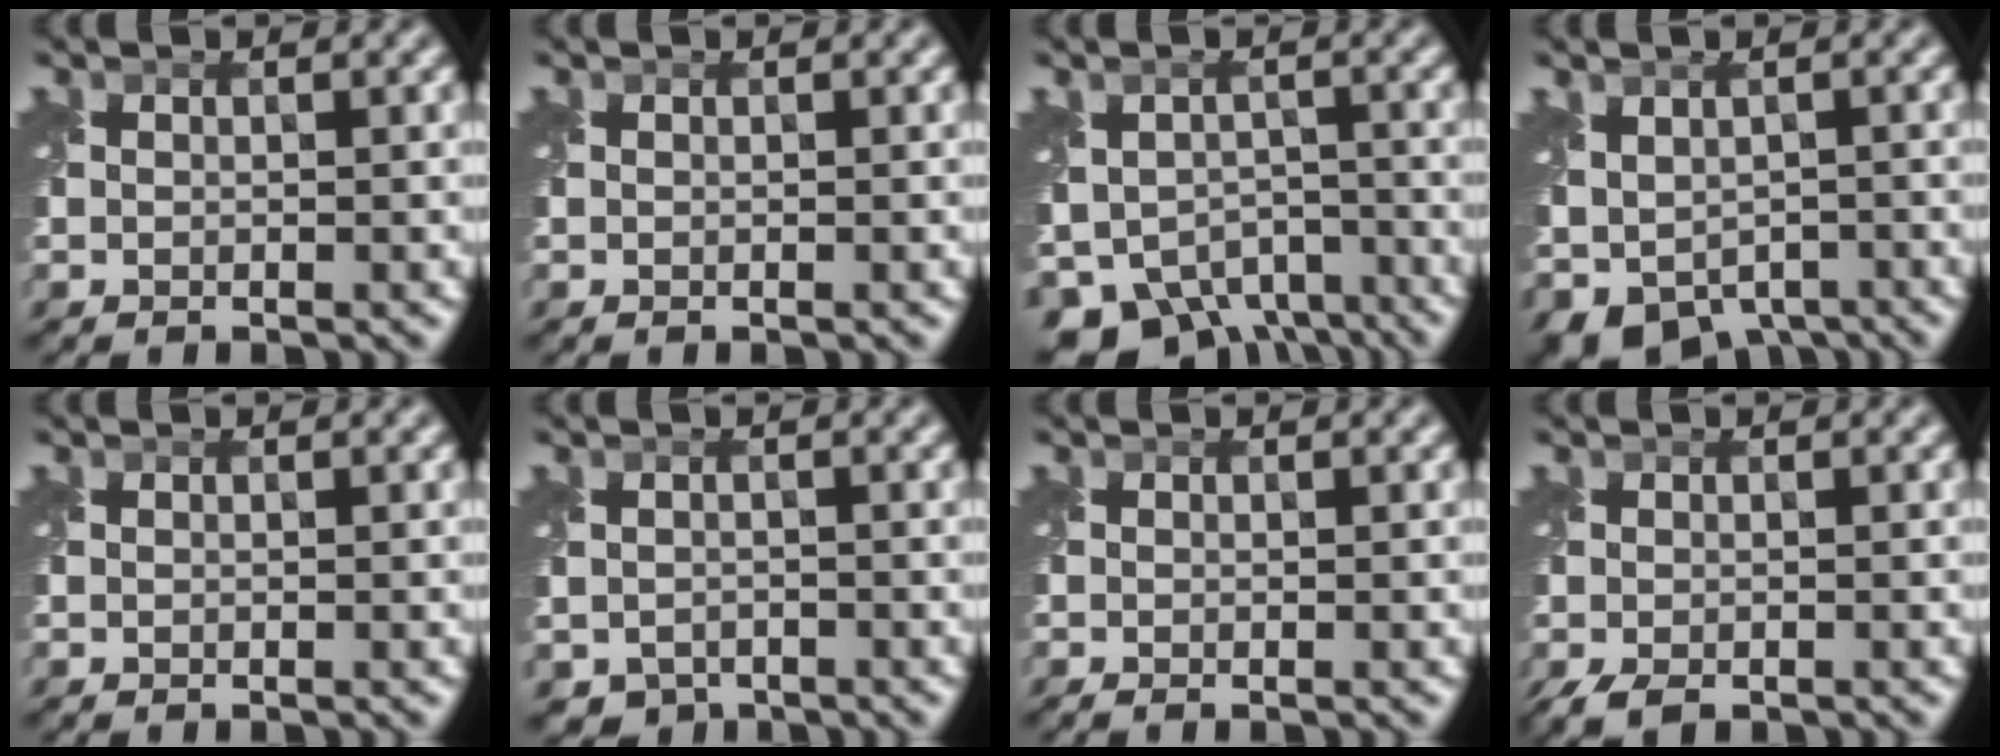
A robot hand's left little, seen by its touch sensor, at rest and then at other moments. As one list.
[{"total": 0.0}, {"total": 8.7, "force": [-5.7, 5.5, 3.7], "torque": [-0.072, -0.025, -0.087]}, {"total": 6.1, "force": [-2.5, 4.1, 3.8], "torque": [-0.069, -0.029, -0.029]}, {"total": 0.0}, {"total": 2.1, "force": [-1.4, 1.5, 0.4], "torque": [-0.006, -0.015, -0.027]}, {"total": 0.7, "force": [-0.3, 0.2, 0.6], "torque": [-0.012, -0.009, -0.008]}, {"total": 3.3, "force": [-2.3, 1.5, 1.9], "torque": [-0.043, -0.016, -0.038]}]